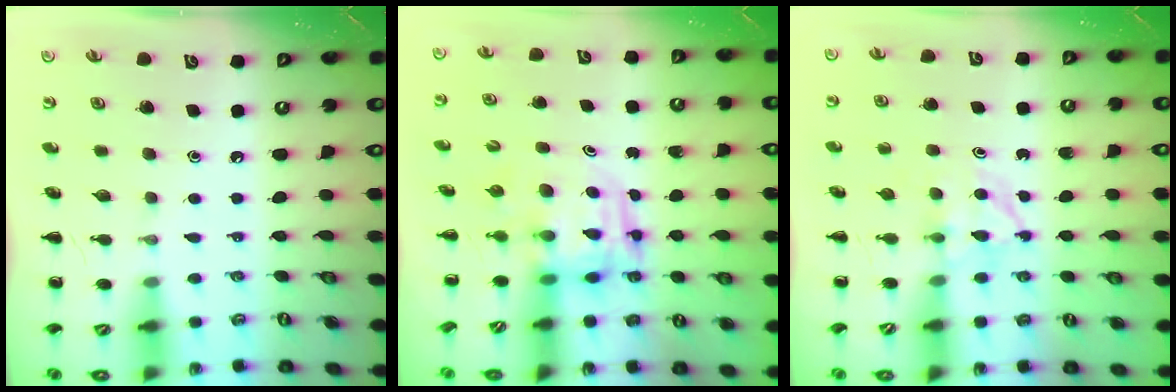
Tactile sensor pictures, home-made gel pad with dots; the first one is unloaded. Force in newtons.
{"total": 3.9, "press": 3.8, "slide": 0.7}
{"total": 3.5, "press": 3.3, "slide": 1.1}